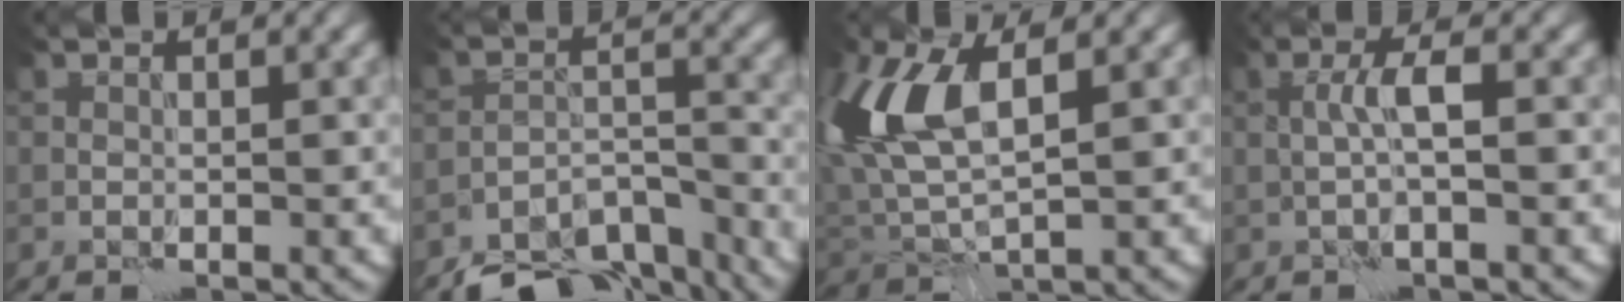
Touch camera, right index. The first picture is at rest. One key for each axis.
{"total": 7.7, "fx": -7.0, "fy": 2.2, "fz": 2.3, "tx": -0.027, "ty": -0.005, "tz": -0.116}
{"total": 8.5, "fx": 2.7, "fy": 3.9, "fz": 7.1, "tx": -0.170, "ty": 0.008, "tz": 0.048}
{"total": 2.0, "fx": 0.1, "fy": -0.1, "fz": 2.0, "tx": -0.036, "ty": 0.009, "tz": -0.001}